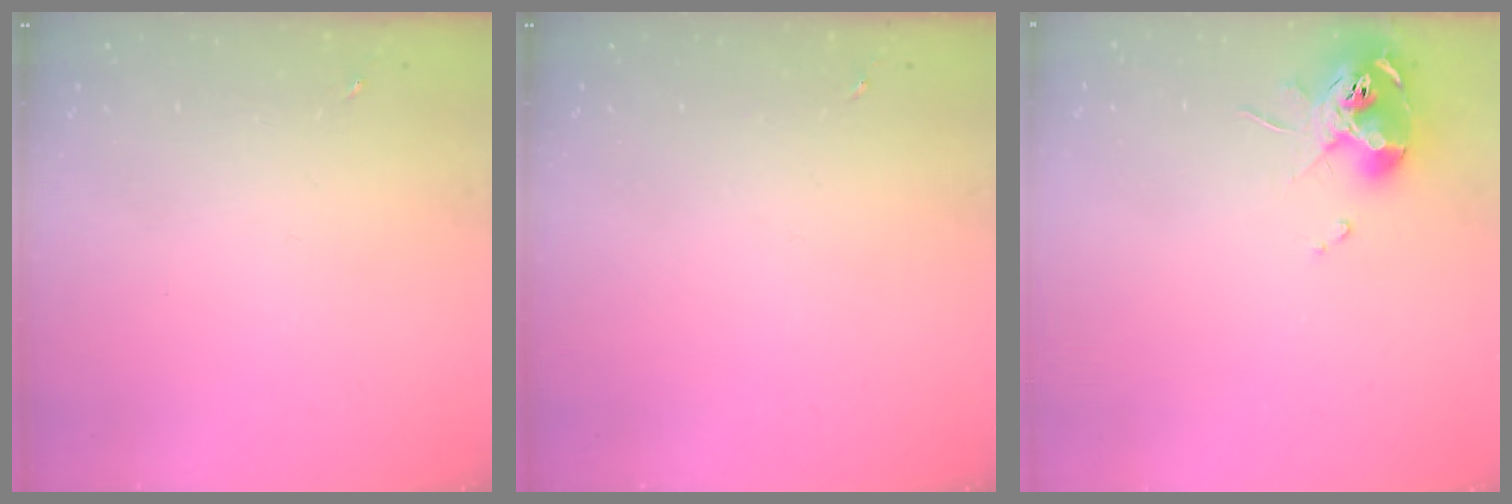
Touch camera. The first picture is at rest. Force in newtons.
{"total": 0.0}
{"total": 10.7, "press": 10.6, "slide": 0.9}